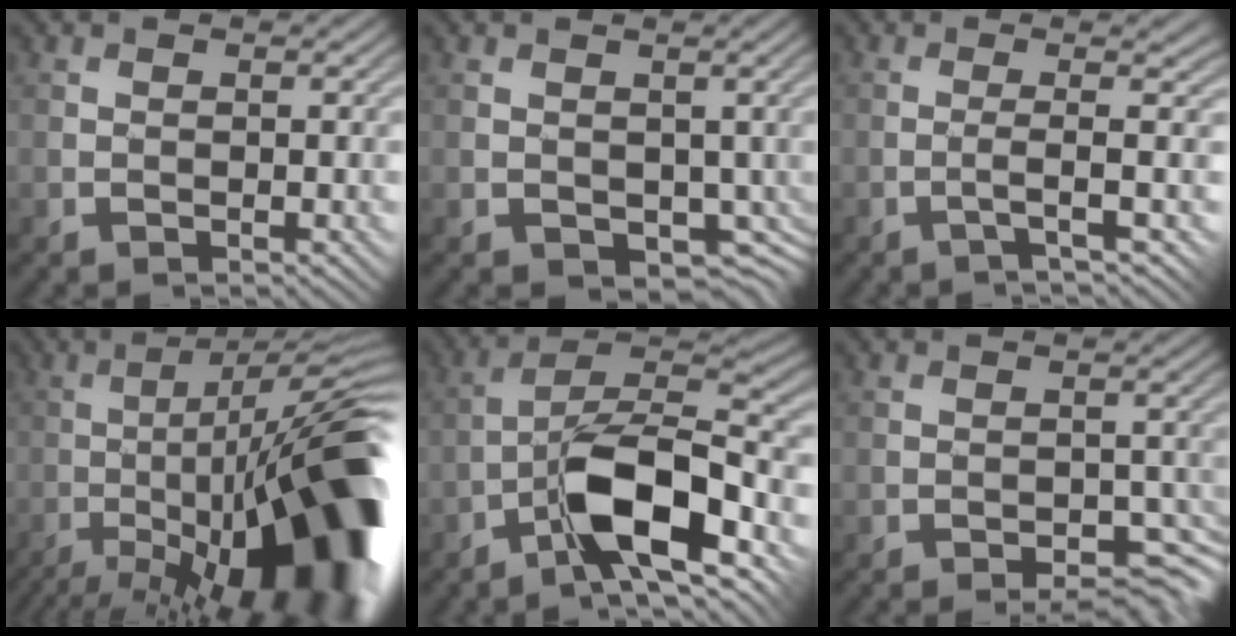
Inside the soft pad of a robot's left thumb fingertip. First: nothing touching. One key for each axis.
{"total": 3.4, "fx": 0.2, "fy": 2.8, "fz": 2.0, "tx": -0.048, "ty": -0.020, "tz": 0.005}
{"total": 2.4, "fx": -0.1, "fy": -0.6, "fz": 2.3, "tx": -0.032, "ty": 0.013, "tz": -0.022}
{"total": 19.4, "fx": -8.5, "fy": 4.4, "fz": 16.9, "tx": -0.216, "ty": -0.003, "tz": -0.134}
{"total": 10.9, "fx": -5.5, "fy": 3.4, "fz": 8.9, "tx": -0.152, "ty": 0.010, "tz": -0.108}
{"total": 5.0, "fx": -4.1, "fy": 1.5, "fz": 2.4, "tx": -0.029, "ty": 0.006, "tz": -0.057}